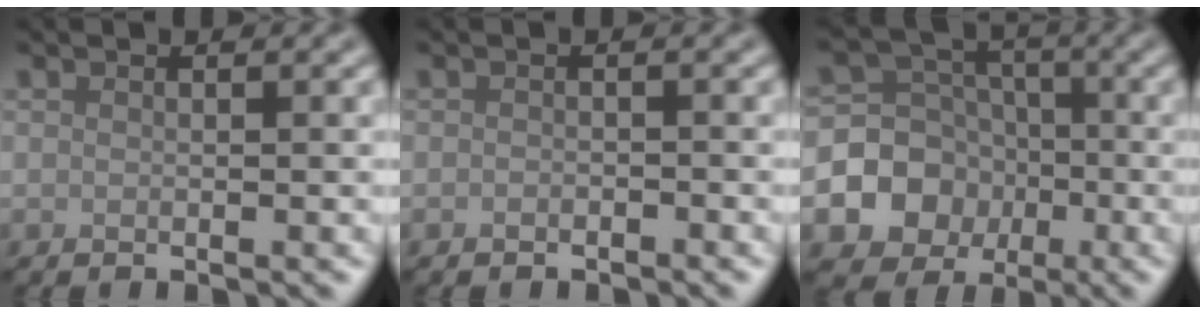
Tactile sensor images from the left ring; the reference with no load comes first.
{"total": 0.6, "force": [-0.4, 0.3, 0.1], "torque": [-0.001, -0.002, -0.007]}
{"total": 10.5, "force": [-3.7, 9.5, 2.4], "torque": [-0.044, -0.024, -0.086]}